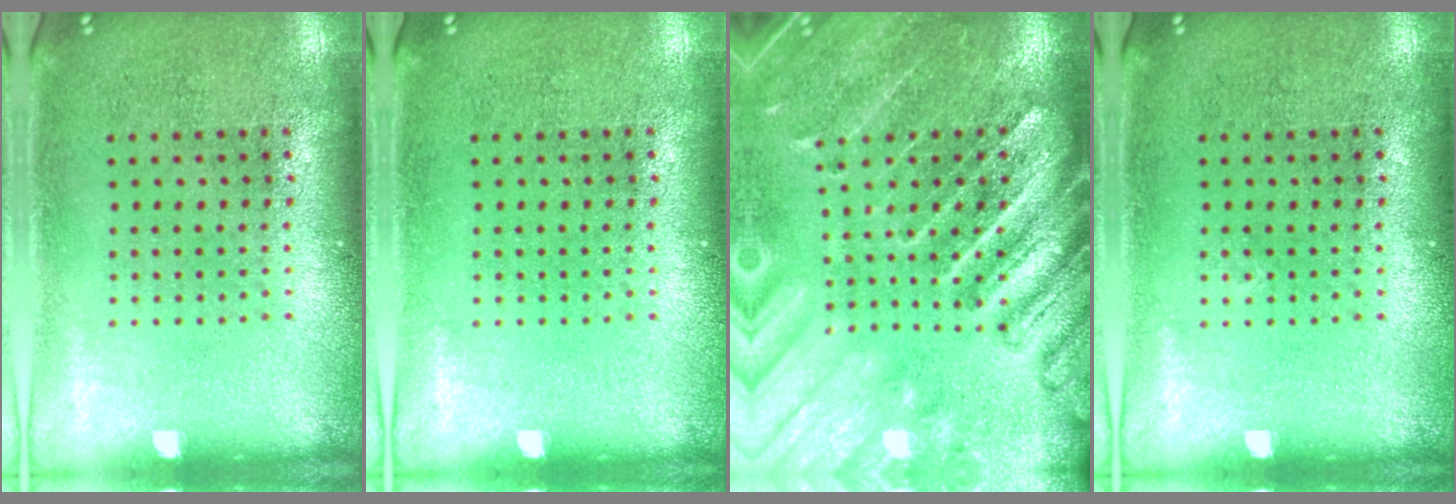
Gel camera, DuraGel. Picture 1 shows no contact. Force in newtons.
{"total": 0.0}
{"total": 3.6, "press": 3.1, "slide": 1.8}
{"total": 0.0}